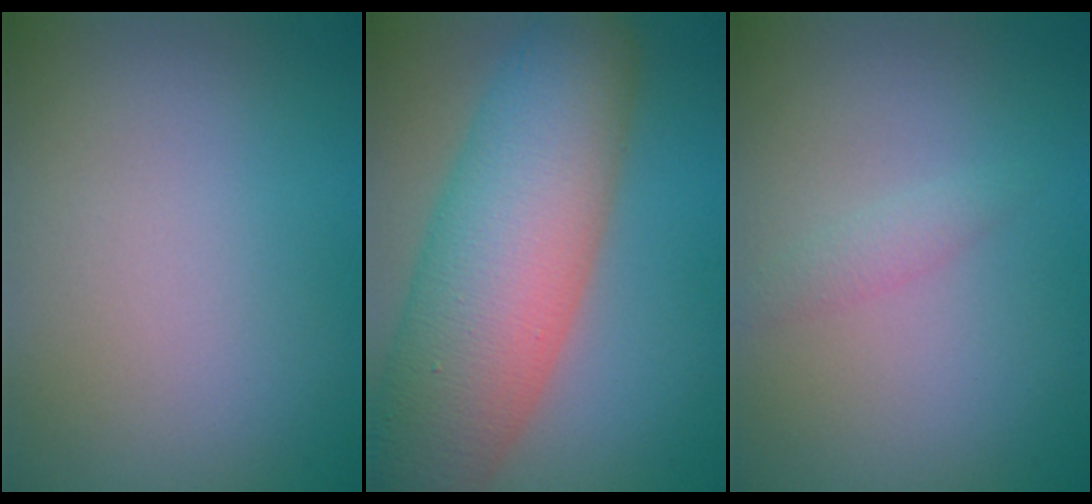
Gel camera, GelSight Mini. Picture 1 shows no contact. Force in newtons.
{"total": 12.3, "press": 12.3, "slide": 0.7}
{"total": 1.2, "press": 1.2, "slide": 0.0}